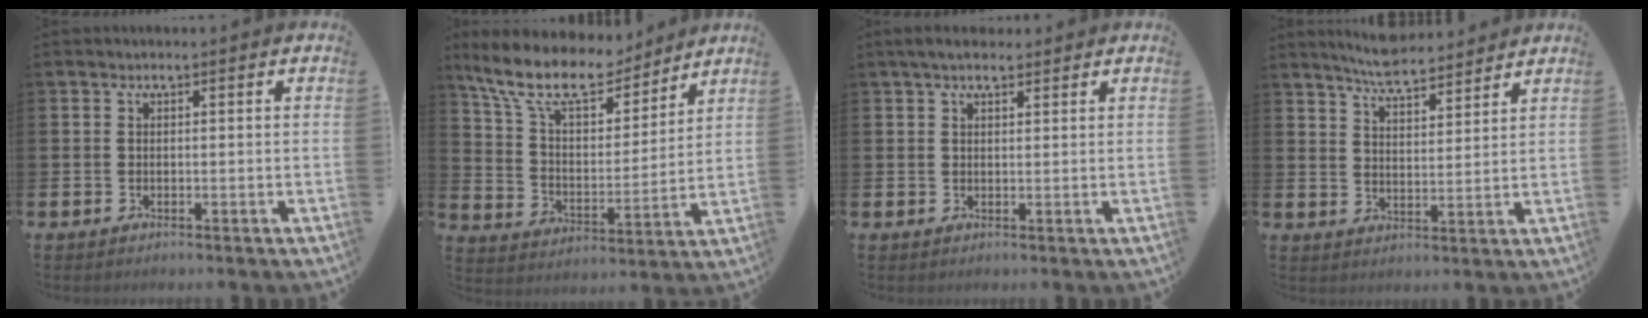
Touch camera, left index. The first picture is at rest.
{"total": 11.9, "force": [10.0, 4.0, 4.9], "torque": [-0.134, -0.056, 0.179]}
{"total": 3.3, "force": [2.6, 1.3, 1.5], "torque": [-0.024, 0.000, 0.046]}
{"total": 6.2, "force": [6.0, 0.5, 1.1], "torque": [-0.036, -0.032, 0.109]}